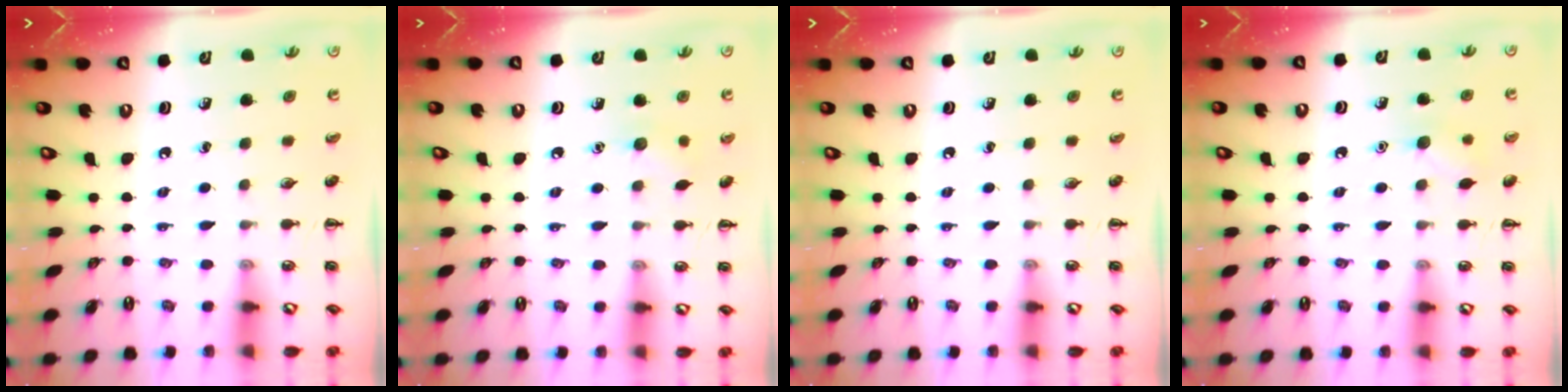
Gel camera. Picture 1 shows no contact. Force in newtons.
{"total": 5.8, "press": 5.6, "slide": 1.6}
{"total": 0.0}
{"total": 7.8, "press": 7.7, "slide": 1.6}